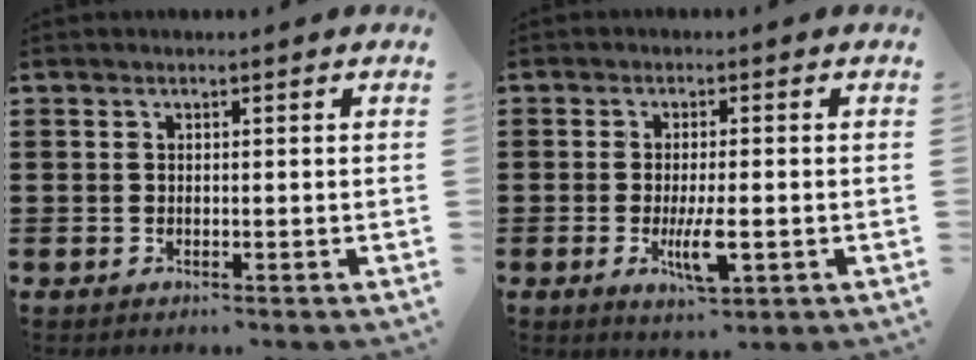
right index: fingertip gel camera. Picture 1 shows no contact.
{"total": 5.8, "force": [-1.6, 1.5, 5.4], "torque": [-0.109, -0.013, -0.029]}